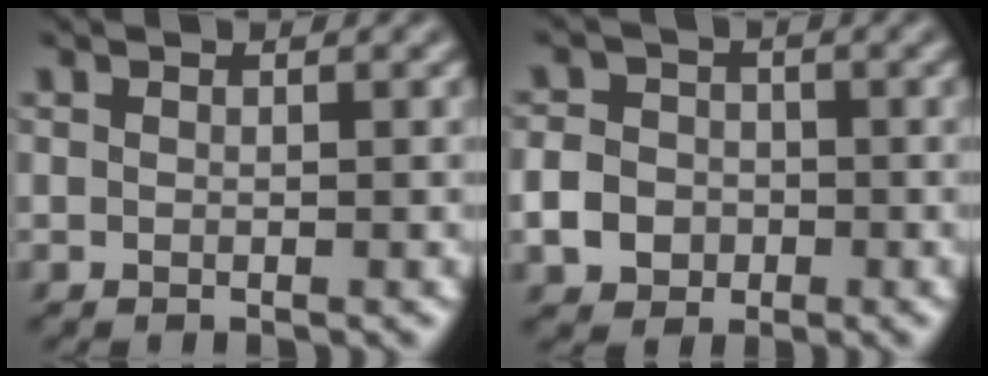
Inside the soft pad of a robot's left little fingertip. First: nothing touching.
{"total": 4.7, "force": [-1.6, 4.1, 1.8], "torque": [-0.026, -0.003, -0.052]}